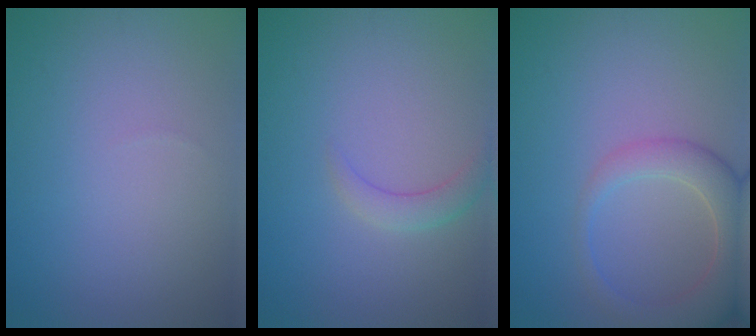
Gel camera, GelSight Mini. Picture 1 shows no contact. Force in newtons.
{"total": 1.9, "press": 1.9, "slide": 0.2}
{"total": 5.2, "press": 5.2, "slide": 0.5}